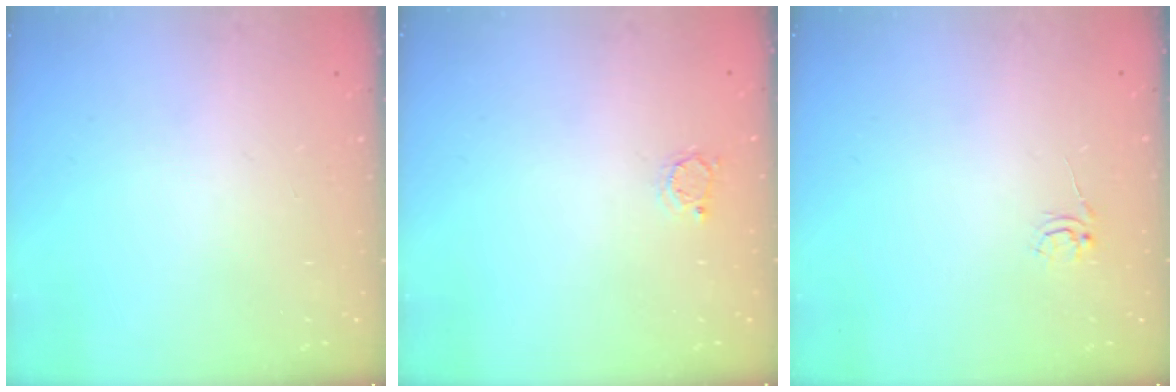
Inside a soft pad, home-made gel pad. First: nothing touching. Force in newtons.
{"total": 2.2, "press": 2.1, "slide": 0.4}
{"total": 2.5, "press": 2.5, "slide": 0.2}